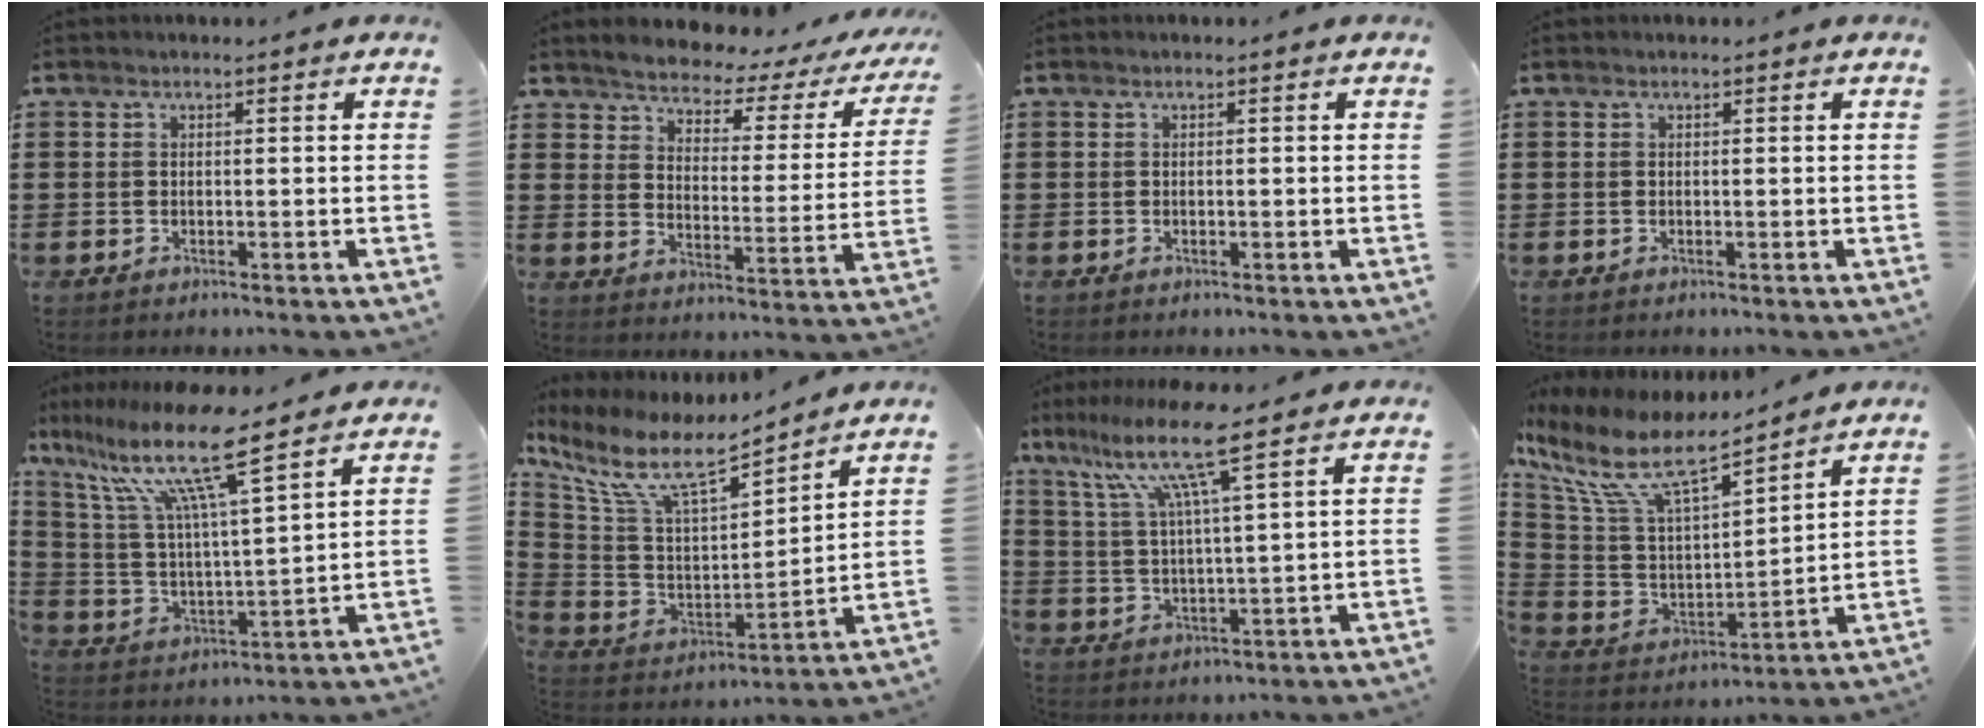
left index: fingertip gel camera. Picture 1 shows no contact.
{"total": 3.3, "force": [3.2, 0.6, 0.7], "torque": [-0.037, -0.029, 0.045]}
{"total": 0.0}
{"total": 0.0}
{"total": 12.5, "force": [9.4, 0.6, 8.3], "torque": [-0.192, -0.053, 0.155]}
{"total": 10.0, "force": [7.5, 2.5, 6.1], "torque": [-0.150, -0.042, 0.125]}
{"total": 10.5, "force": [6.9, -0.2, 7.9], "torque": [-0.175, -0.027, 0.113]}
{"total": 11.7, "force": [7.9, 3.2, 8.0], "torque": [-0.186, -0.043, 0.135]}